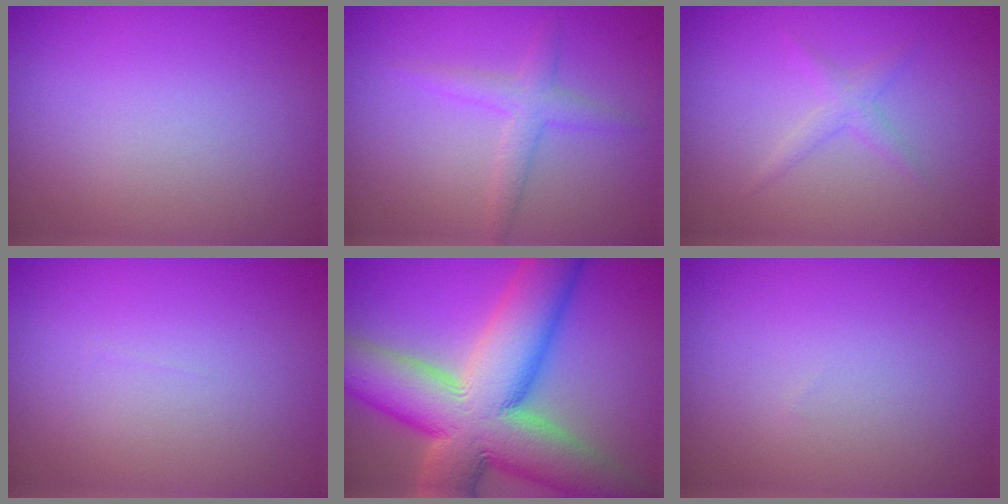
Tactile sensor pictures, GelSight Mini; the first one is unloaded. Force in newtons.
{"total": 2.2, "press": 2.2, "slide": 0.1}
{"total": 1.3, "press": 1.3, "slide": 0.1}
{"total": 0.0}
{"total": 16.3, "press": 16.2, "slide": 1.2}
{"total": 0.0}